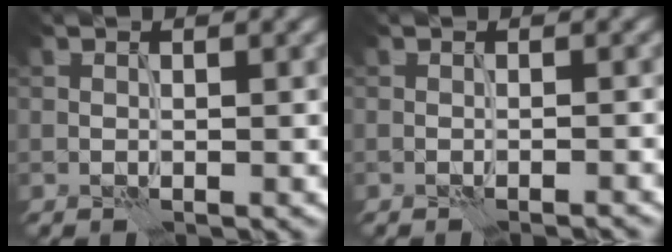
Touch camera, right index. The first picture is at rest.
{"total": 0.7, "force": [-0.6, -0.2, 0.3], "torque": [0.001, 0.003, -0.016]}